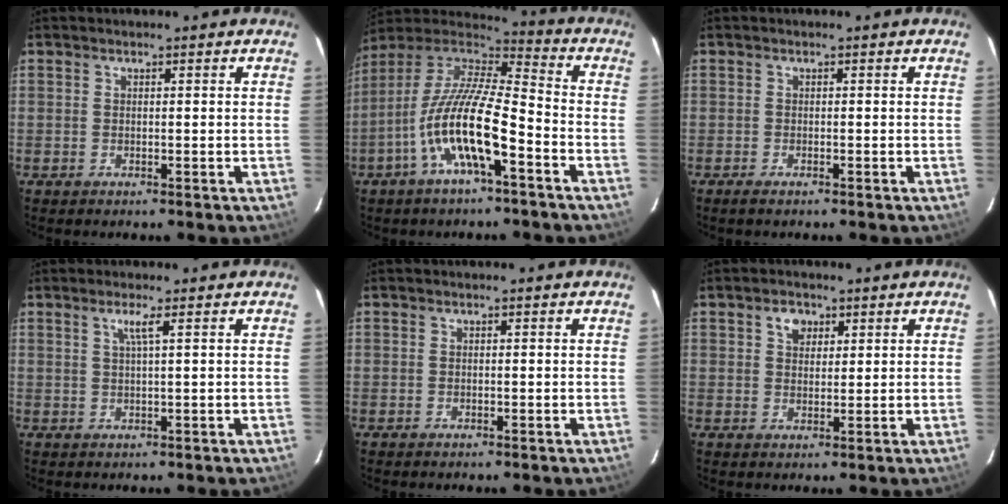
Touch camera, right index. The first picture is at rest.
{"total": 16.5, "force": [-6.7, 3.7, 14.7], "torque": [-0.277, -0.012, -0.135]}
{"total": 1.2, "force": [-1.0, 0.2, 0.7], "torque": [-0.015, -0.004, -0.019]}
{"total": 2.1, "force": [1.0, -0.5, 1.8], "torque": [-0.034, 0.000, 0.020]}
{"total": 0.0}
{"total": 3.4, "force": [1.6, 2.6, 1.5], "torque": [-0.017, 0.010, 0.029]}